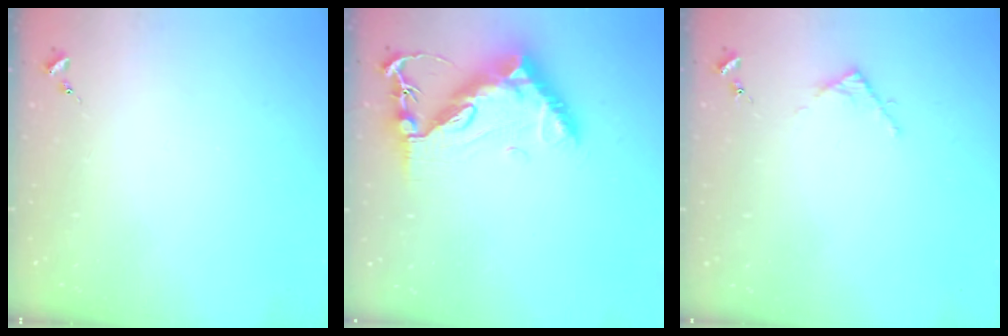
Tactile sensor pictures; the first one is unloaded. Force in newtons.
{"total": 13.5, "press": 13.4, "slide": 1.3}
{"total": 3.1, "press": 3.1, "slide": 0.4}